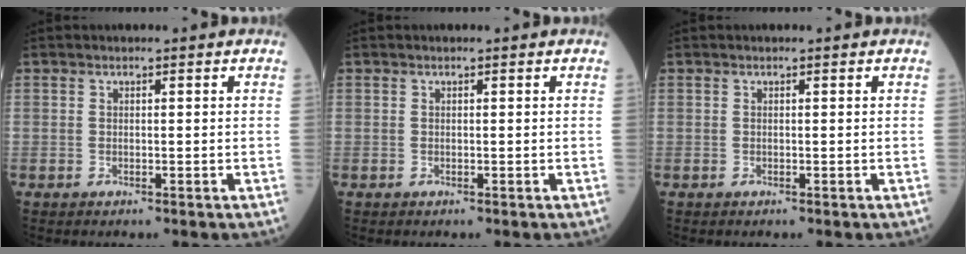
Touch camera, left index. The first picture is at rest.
{"total": 0.0}
{"total": 0.0}